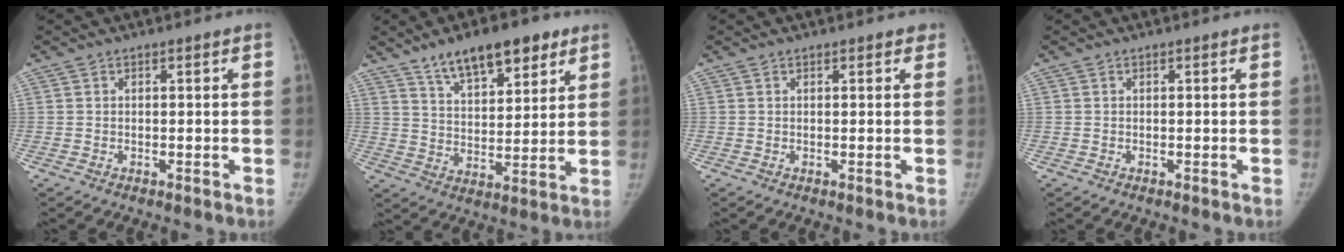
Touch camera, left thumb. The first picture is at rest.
{"total": 13.7, "force": [9.0, 5.6, 8.6], "torque": [-0.101, -0.040, 0.149]}
{"total": 1.0, "force": [0.8, 0.5, 0.3], "torque": [0.007, -0.002, 0.005]}
{"total": 0.0}